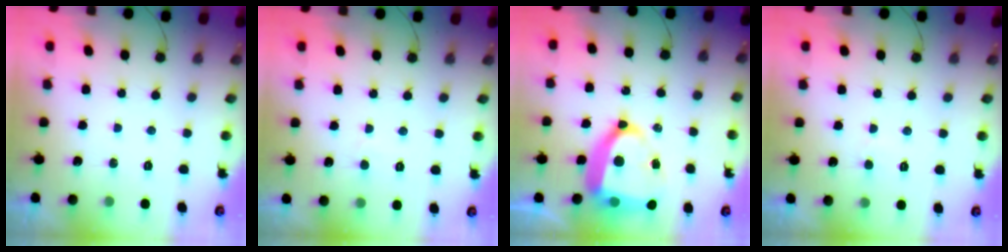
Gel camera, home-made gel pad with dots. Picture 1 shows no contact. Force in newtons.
{"total": 2.7, "press": 2.7, "slide": 0.3}
{"total": 16.9, "press": 16.8, "slide": 1.9}
{"total": 2.5, "press": 2.4, "slide": 0.3}